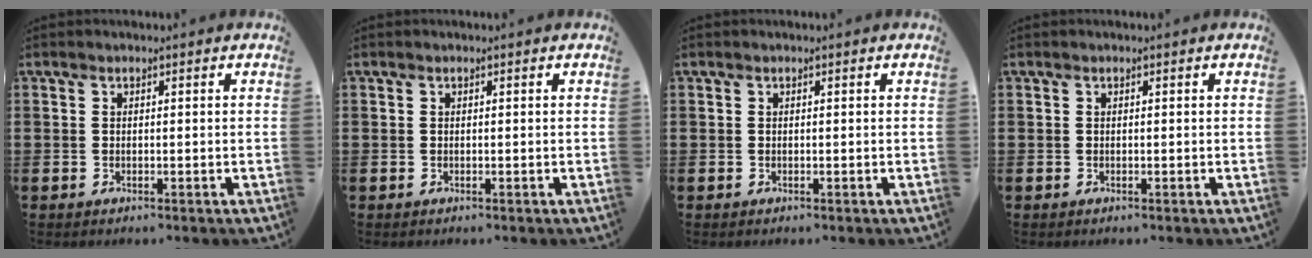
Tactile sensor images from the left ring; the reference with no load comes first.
{"total": 0.0}
{"total": 0.0}
{"total": 0.0}